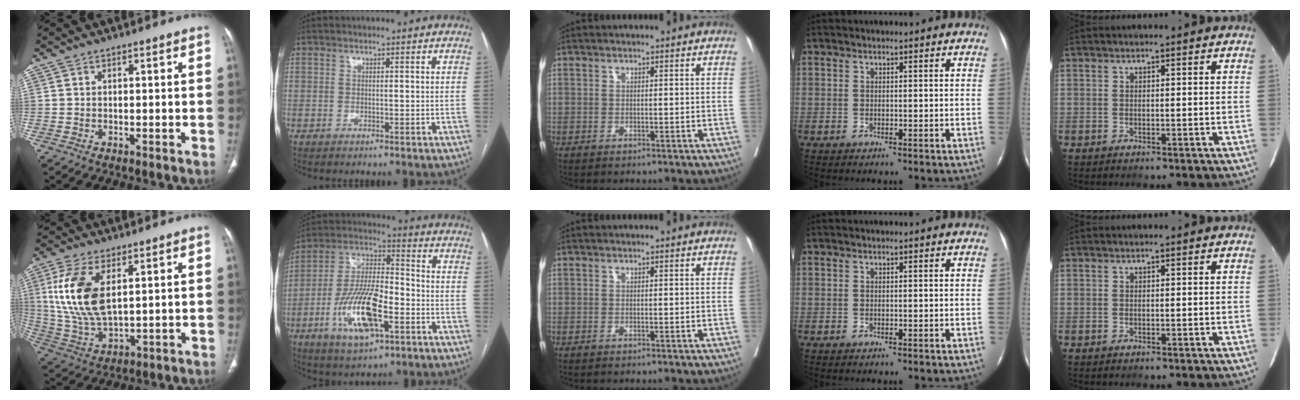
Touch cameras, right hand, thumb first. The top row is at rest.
{"thumb": {"total": 14.2, "force": [4.0, 7.0, 11.7], "torque": [-0.249, -0.015, 0.089]}, "index": {"total": 15.7, "force": [-5.7, 5.3, 13.6], "torque": [-0.274, 0.001, -0.098]}}